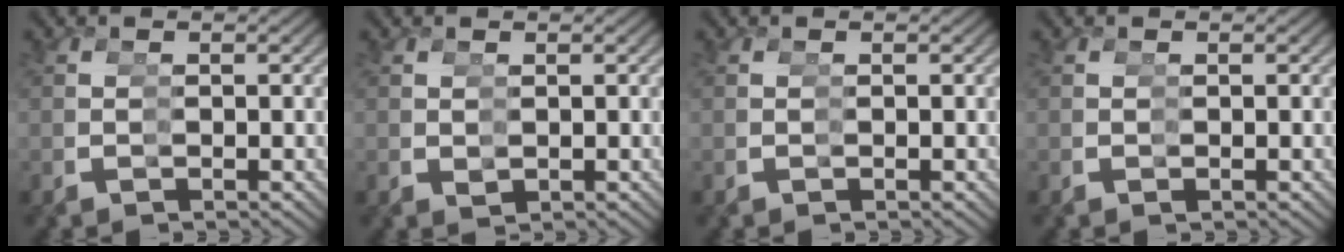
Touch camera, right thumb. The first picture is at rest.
{"total": 0.9, "force": [0.9, -0.3, 0.0], "torque": [0.015, 0.010, 0.012]}
{"total": 0.0}
{"total": 0.6, "force": [0.3, -0.5, 0.1], "torque": [0.004, 0.006, 0.003]}